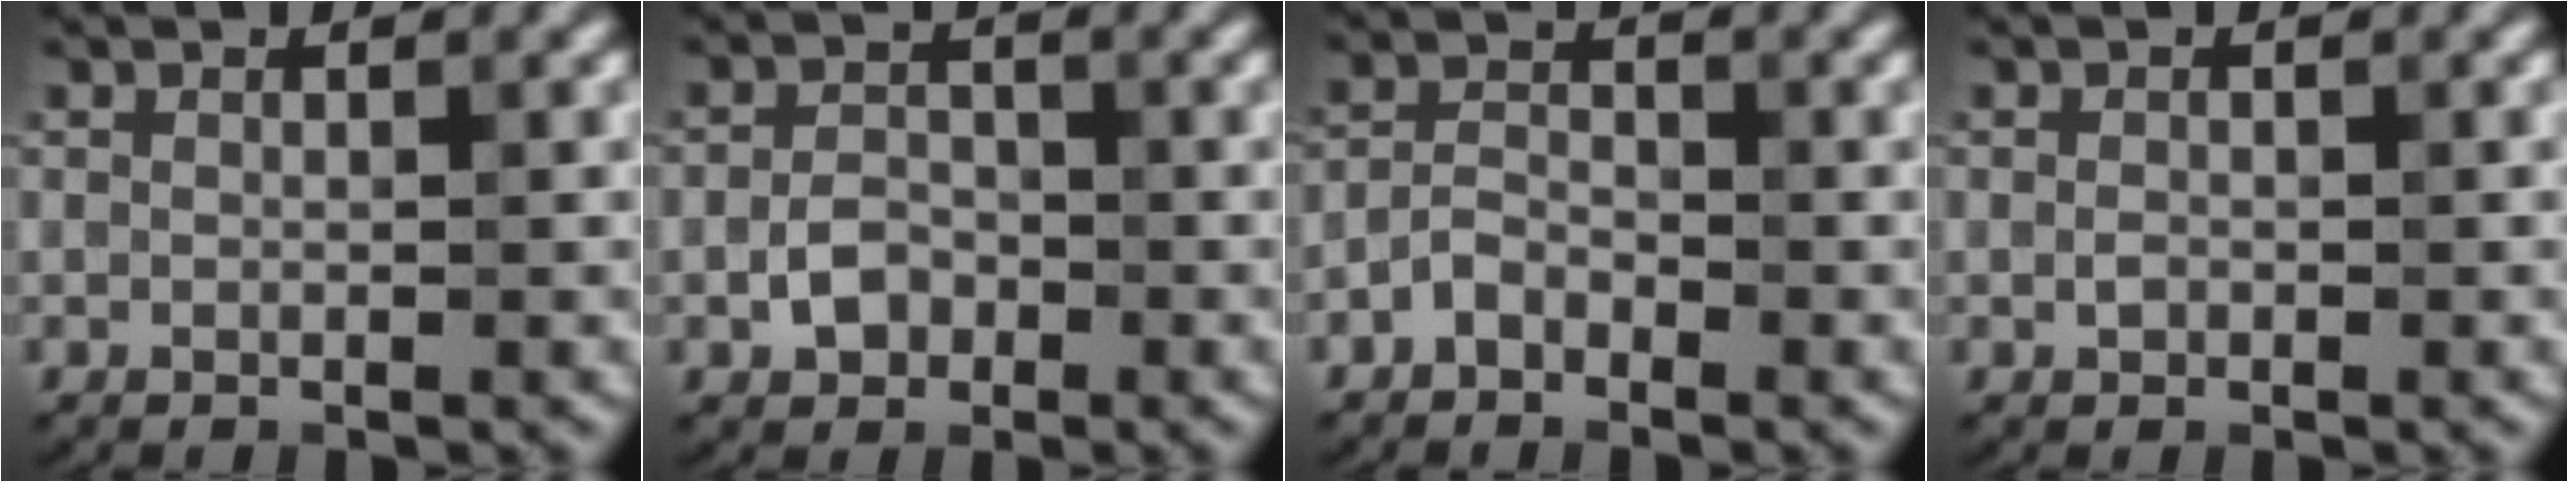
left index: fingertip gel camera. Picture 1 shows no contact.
{"total": 2.4, "force": [-1.0, 1.8, 1.2], "torque": [-0.020, 0.004, -0.024]}
{"total": 2.0, "force": [-1.4, 1.1, 0.9], "torque": [-0.015, 0.008, -0.032]}
{"total": 0.6, "force": [-0.1, 0.5, 0.4], "torque": [-0.006, -0.001, -0.003]}